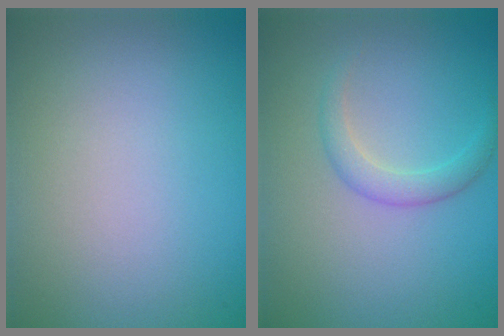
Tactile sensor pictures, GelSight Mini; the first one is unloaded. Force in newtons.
{"total": 1.9, "press": 1.9, "slide": 0.2}